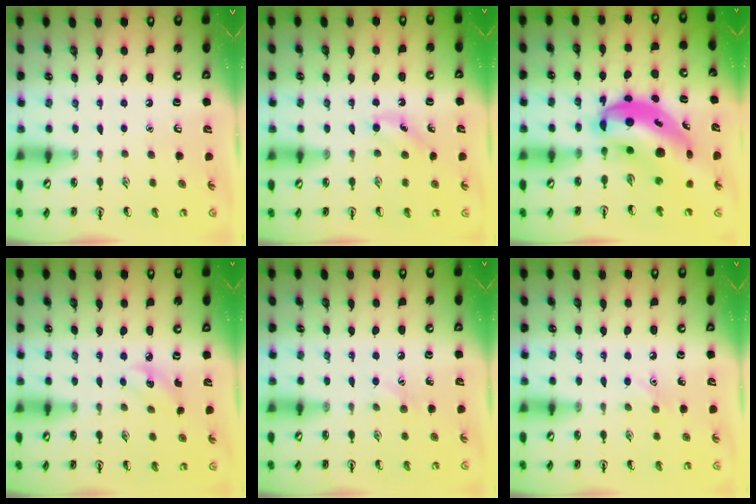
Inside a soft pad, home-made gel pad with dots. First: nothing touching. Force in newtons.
{"total": 3.9, "press": 3.7, "slide": 1.3}
{"total": 10.4, "press": 9.9, "slide": 3.1}
{"total": 2.6, "press": 2.5, "slide": 0.8}
{"total": 5.9, "press": 5.6, "slide": 1.7}
{"total": 5.7, "press": 5.5, "slide": 1.8}